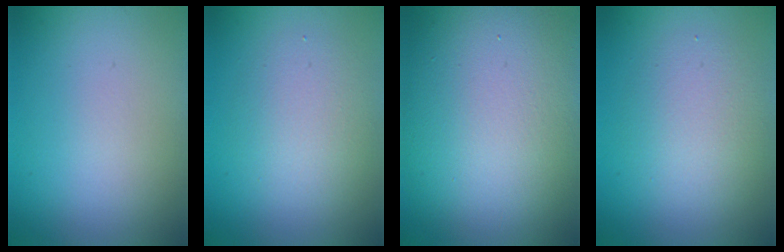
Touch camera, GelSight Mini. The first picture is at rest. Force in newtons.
{"total": 3.3, "press": 3.3, "slide": 0.1}
{"total": 15.1, "press": 15.1, "slide": 1.3}
{"total": 3.8, "press": 3.8, "slide": 0.1}